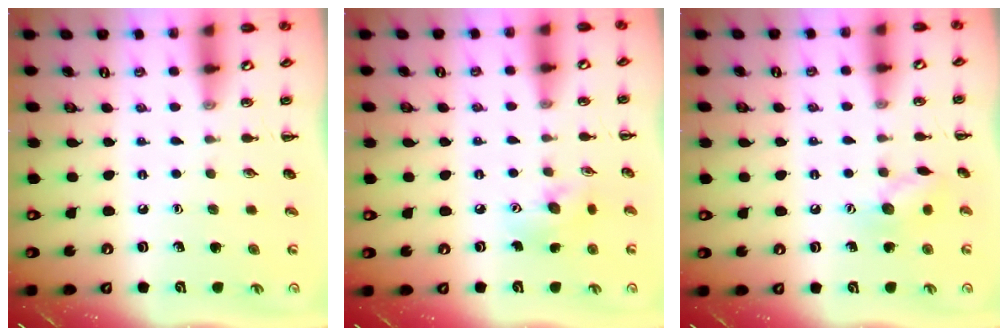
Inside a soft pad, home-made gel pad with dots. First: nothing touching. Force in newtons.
{"total": 8.3, "press": 8.3, "slide": 0.7}
{"total": 8.3, "press": 8.2, "slide": 0.9}